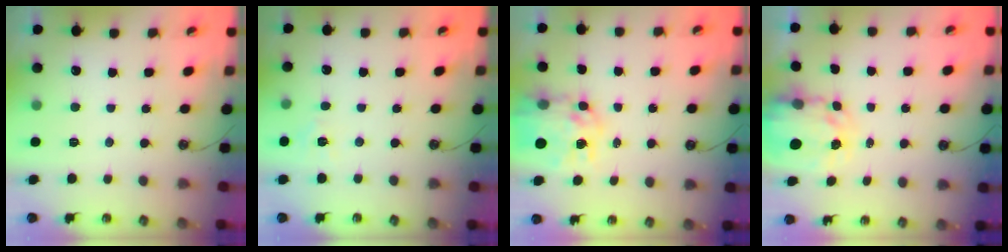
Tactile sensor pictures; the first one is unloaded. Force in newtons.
{"total": 3.6, "press": 3.6, "slide": 0.4}
{"total": 11.1, "press": 11.1, "slide": 0.9}
{"total": 4.0, "press": 4.0, "slide": 0.3}